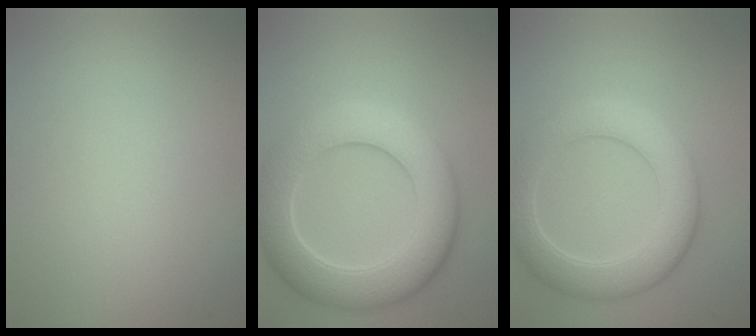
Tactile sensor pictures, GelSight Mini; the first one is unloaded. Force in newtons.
{"total": 8.2, "press": 8.2, "slide": 0.4}
{"total": 5.7, "press": 5.7, "slide": 0.5}